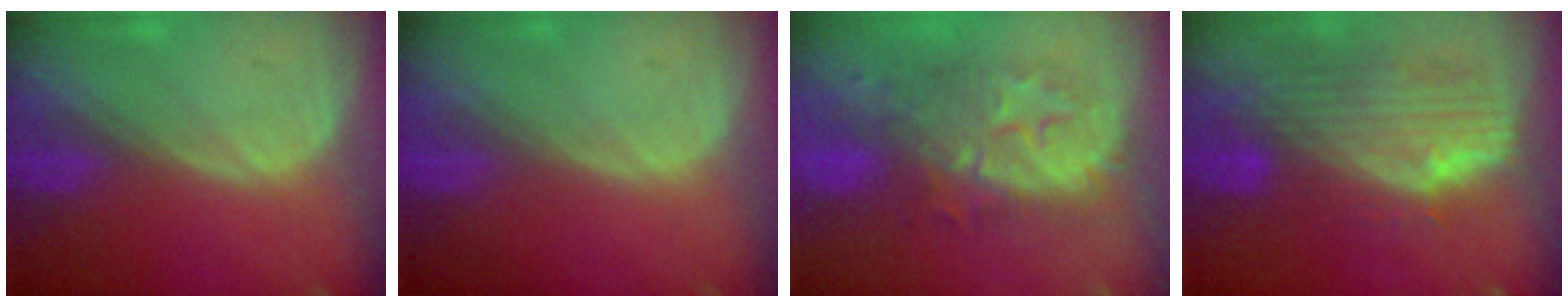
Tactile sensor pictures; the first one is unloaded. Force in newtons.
{"total": 0.0}
{"total": 9.0, "press": 8.9, "slide": 1.1}
{"total": 9.9, "press": 8.8, "slide": 4.5}